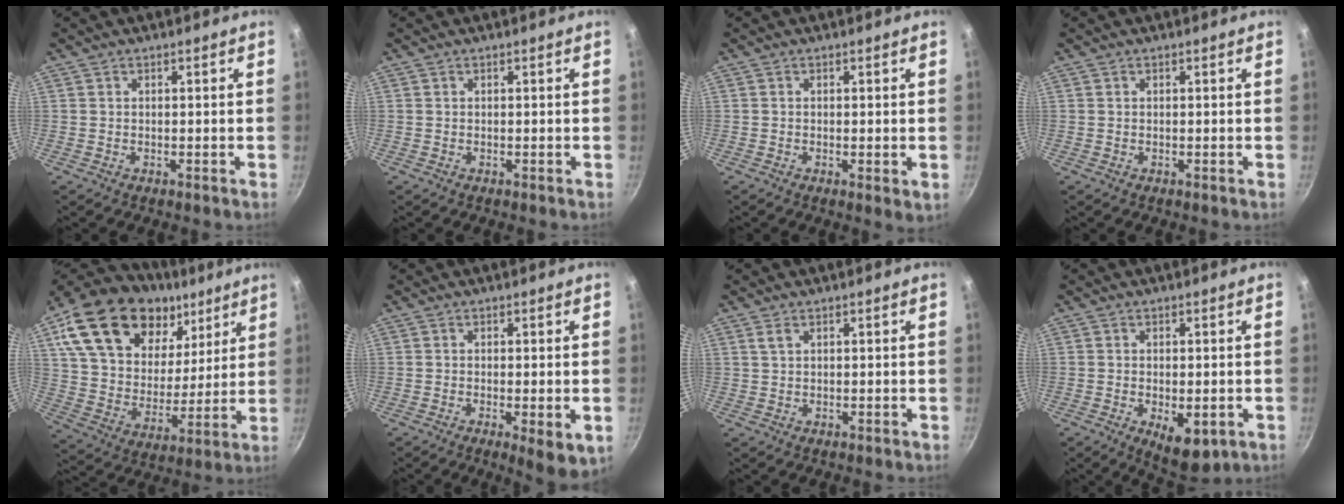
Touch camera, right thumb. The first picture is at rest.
{"total": 0.0}
{"total": 1.8, "force": [-0.1, 0.4, 1.7], "torque": [-0.025, -0.009, -0.003]}
{"total": 0.0}
{"total": 28.7, "force": [15.1, 17.6, 16.9], "torque": [-0.283, -0.035, 0.267]}
{"total": 6.1, "force": [-1.6, 1.6, 5.6], "torque": [-0.078, -0.010, -0.018]}
{"total": 1.3, "force": [0.7, 0.6, 0.9], "torque": [-0.016, 0.000, 0.015]}
{"total": 7.4, "force": [-2.2, 3.5, 6.1], "torque": [-0.074, -0.004, -0.018]}